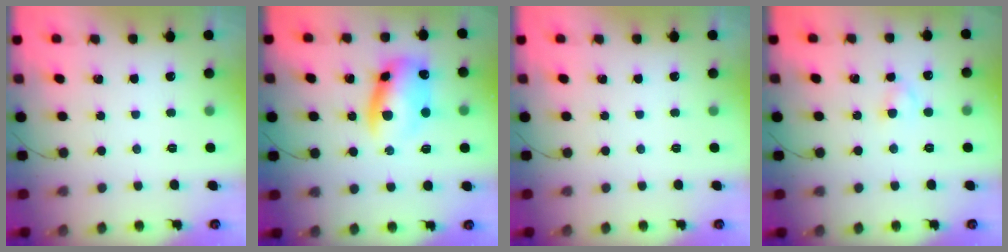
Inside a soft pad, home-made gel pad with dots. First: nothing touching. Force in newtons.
{"total": 10.3, "press": 10.2, "slide": 1.3}
{"total": 0.0}
{"total": 2.8, "press": 2.6, "slide": 1.1}